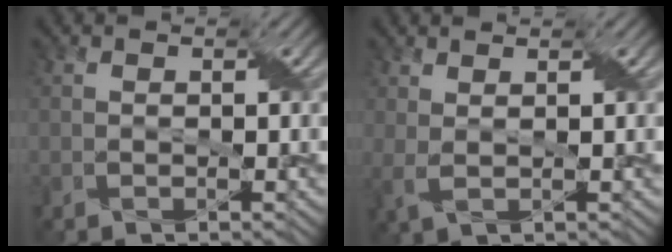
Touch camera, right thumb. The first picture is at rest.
{"total": 2.1, "force": [1.2, 0.4, 1.7], "torque": [-0.044, 0.006, 0.025]}